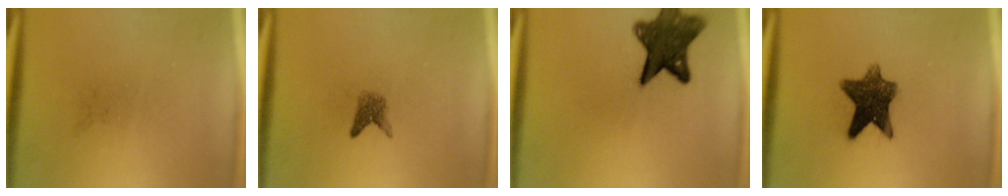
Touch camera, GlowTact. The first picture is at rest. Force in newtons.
{"total": 1.8}
{"total": 10.8}
{"total": 10.1}